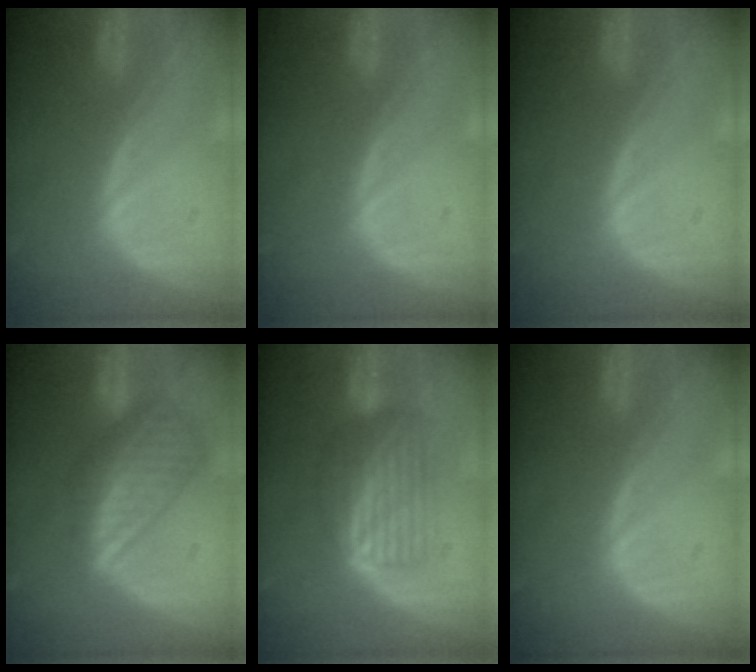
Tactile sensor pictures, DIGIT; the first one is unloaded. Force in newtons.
{"total": 0.0}
{"total": 0.0}
{"total": 8.4, "press": 7.5, "slide": 3.9}
{"total": 6.2, "press": 6.1, "slide": 1.4}
{"total": 0.0}